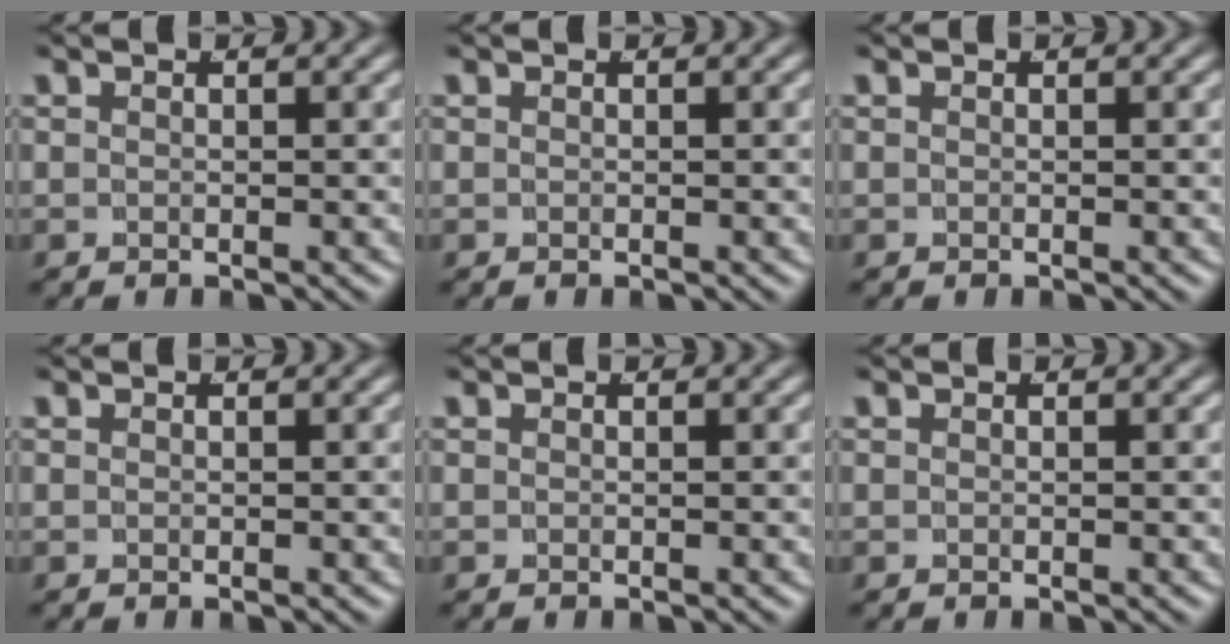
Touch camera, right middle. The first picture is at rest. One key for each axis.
{"total": 0.0}
{"total": 0.0}
{"total": 0.0}
{"total": 0.0}
{"total": 0.0}